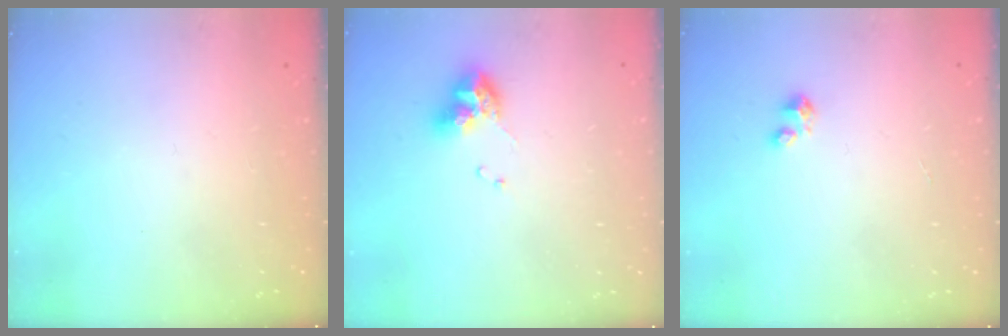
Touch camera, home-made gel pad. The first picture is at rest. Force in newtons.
{"total": 9.5, "press": 9.5, "slide": 1.1}
{"total": 1.6, "press": 1.6, "slide": 0.1}